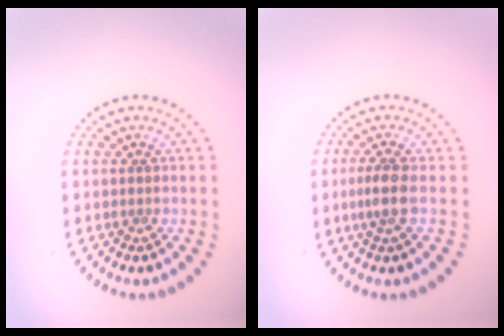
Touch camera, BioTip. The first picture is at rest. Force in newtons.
{"total": 2.1, "press": 1.8, "slide": 1.2}